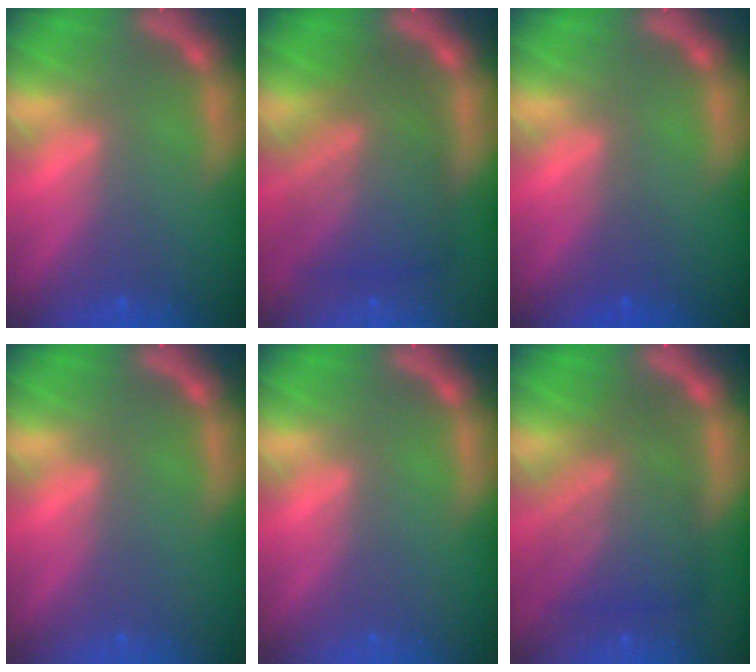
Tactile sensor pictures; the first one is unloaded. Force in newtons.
{"total": 8.7}
{"total": 1.0}
{"total": 0.0}
{"total": 0.0}
{"total": 8.1}